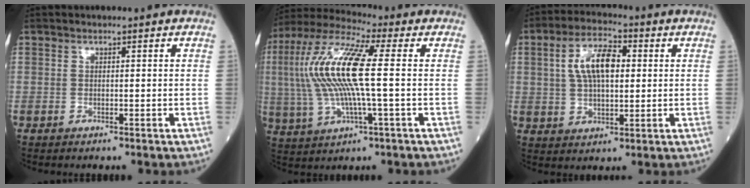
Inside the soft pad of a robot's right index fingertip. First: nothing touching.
{"total": 15.2, "force": [1.0, 2.2, 15.0], "torque": [-0.327, 0.017, 0.011]}
{"total": 9.0, "force": [1.9, 3.8, 7.9], "torque": [-0.154, 0.018, 0.033]}